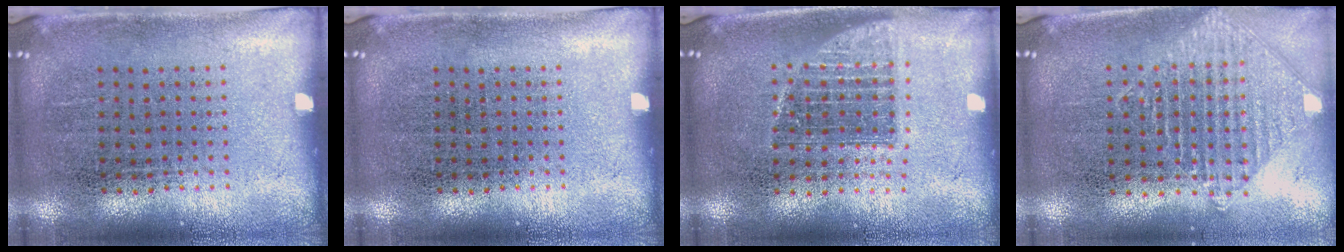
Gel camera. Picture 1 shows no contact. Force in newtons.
{"total": 0.0}
{"total": 1.3, "press": 1.1, "slide": 0.7}
{"total": 1.0, "press": 1.0, "slide": 0.1}